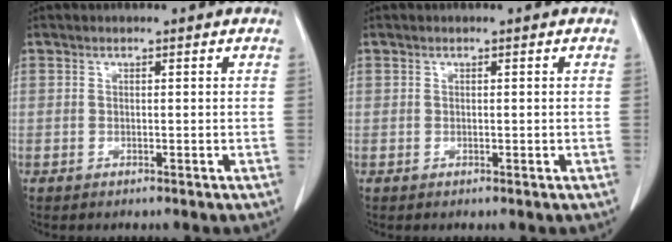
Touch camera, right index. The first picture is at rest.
{"total": 0.0}